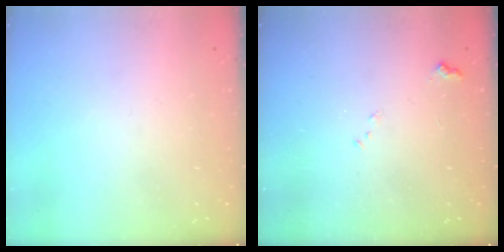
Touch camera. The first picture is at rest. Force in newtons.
{"total": 7.3, "press": 7.3, "slide": 0.8}